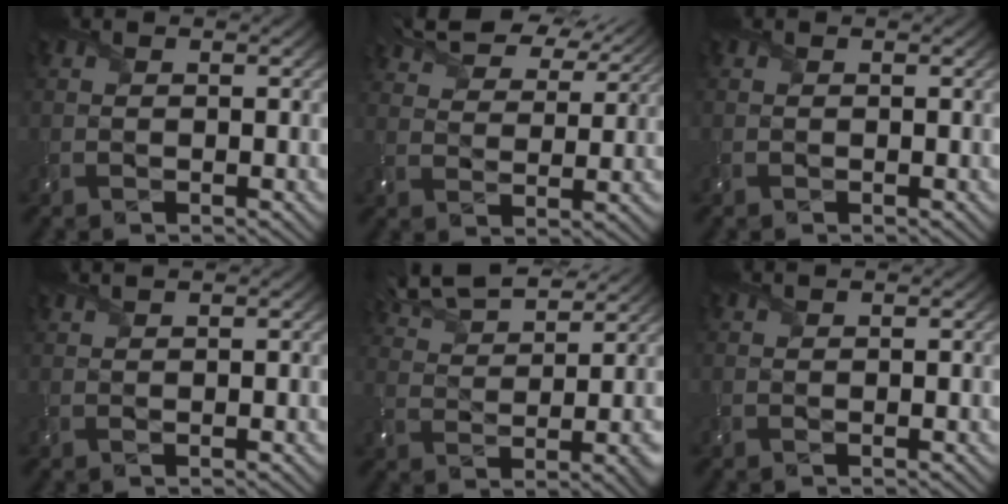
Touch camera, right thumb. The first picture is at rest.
{"total": 9.3, "force": [7.6, 3.0, 4.4], "torque": [-0.102, 0.016, 0.131]}
{"total": 0.0}
{"total": 2.1, "force": [1.6, 0.3, 1.3], "torque": [-0.027, 0.002, 0.026]}
{"total": 9.9, "force": [7.6, 2.6, 5.8], "torque": [-0.124, 0.018, 0.137]}
{"total": 1.4, "force": [1.1, 0.1, 0.8], "torque": [-0.023, 0.001, 0.017]}